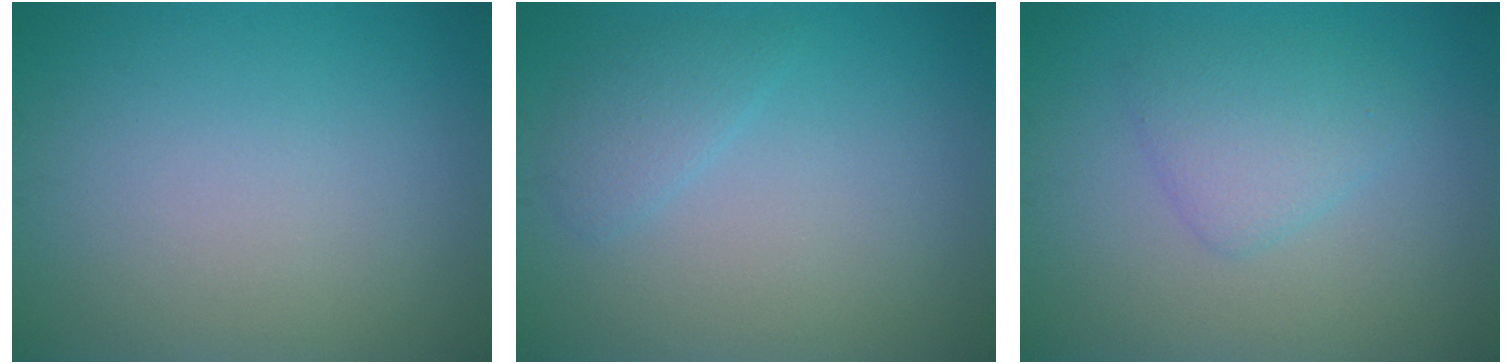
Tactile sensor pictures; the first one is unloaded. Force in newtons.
{"total": 1.6, "press": 1.6, "slide": 0.0}
{"total": 2.6, "press": 2.6, "slide": 0.3}